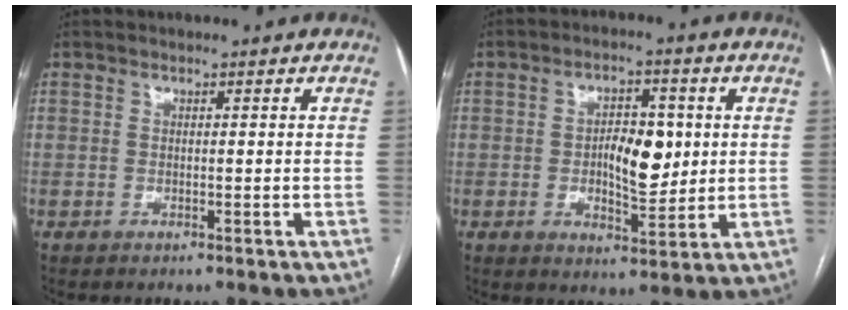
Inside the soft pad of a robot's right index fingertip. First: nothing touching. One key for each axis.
{"total": 7.8, "fx": 0.4, "fy": 3.5, "fz": 6.9, "tx": -0.109, "ty": 0.007, "tz": 0.012}